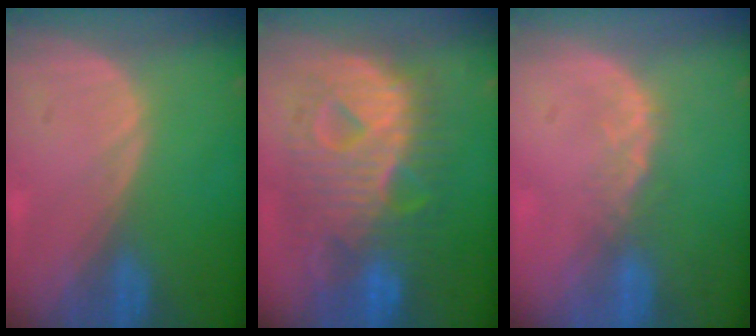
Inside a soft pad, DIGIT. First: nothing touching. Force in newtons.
{"total": 12.7, "press": 12.7, "slide": 1.2}
{"total": 2.6, "press": 2.1, "slide": 1.5}